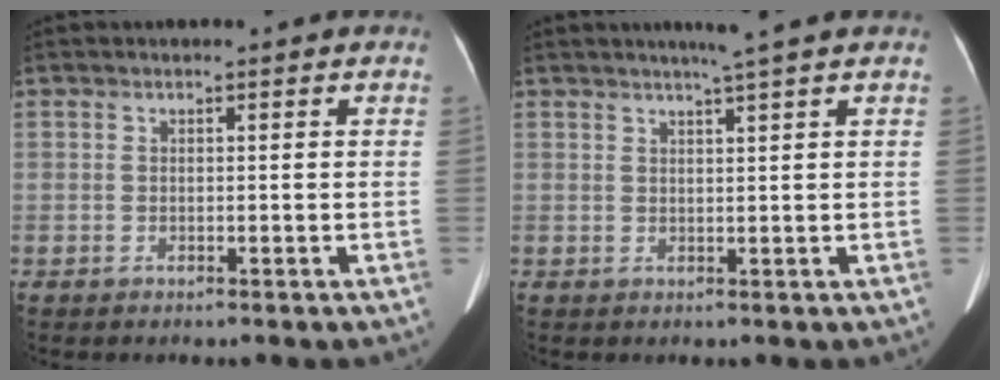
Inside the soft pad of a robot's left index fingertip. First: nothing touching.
{"total": 3.2, "force": [2.5, -1.0, 1.8], "torque": [-0.026, -0.001, 0.040]}